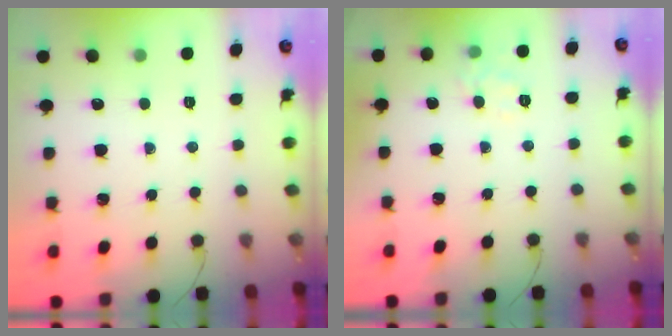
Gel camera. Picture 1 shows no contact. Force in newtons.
{"total": 4.9, "press": 4.7, "slide": 1.4}